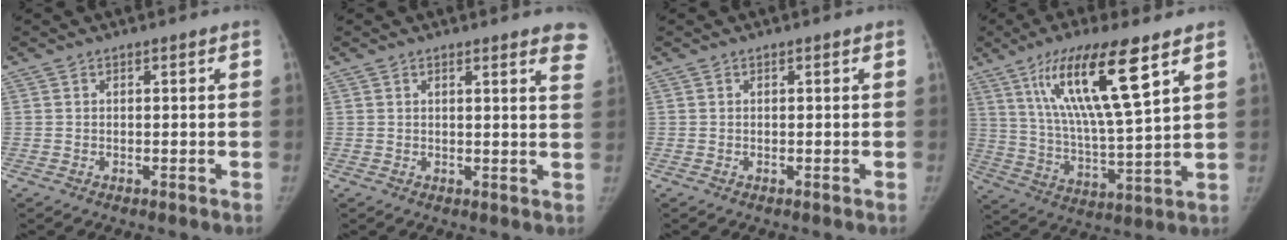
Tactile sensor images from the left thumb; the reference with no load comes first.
{"total": 6.7, "force": [5.4, 0.6, 4.0], "torque": [-0.028, -0.019, 0.039]}
{"total": 0.0}
{"total": 18.1, "force": [9.2, 2.8, 15.3], "torque": [-0.276, -0.044, 0.170]}